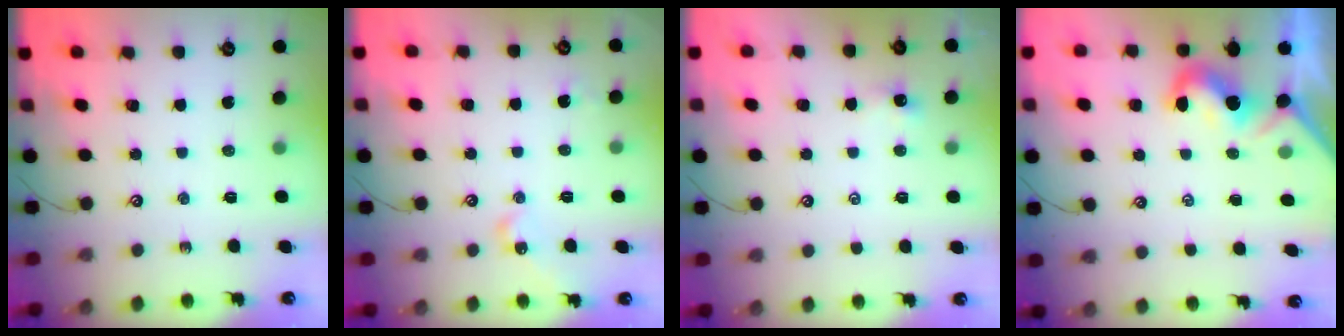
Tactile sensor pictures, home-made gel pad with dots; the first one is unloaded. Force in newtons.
{"total": 7.3, "press": 7.2, "slide": 0.8}
{"total": 2.3, "press": 2.3, "slide": 0.2}
{"total": 2.2, "press": 2.1, "slide": 0.6}